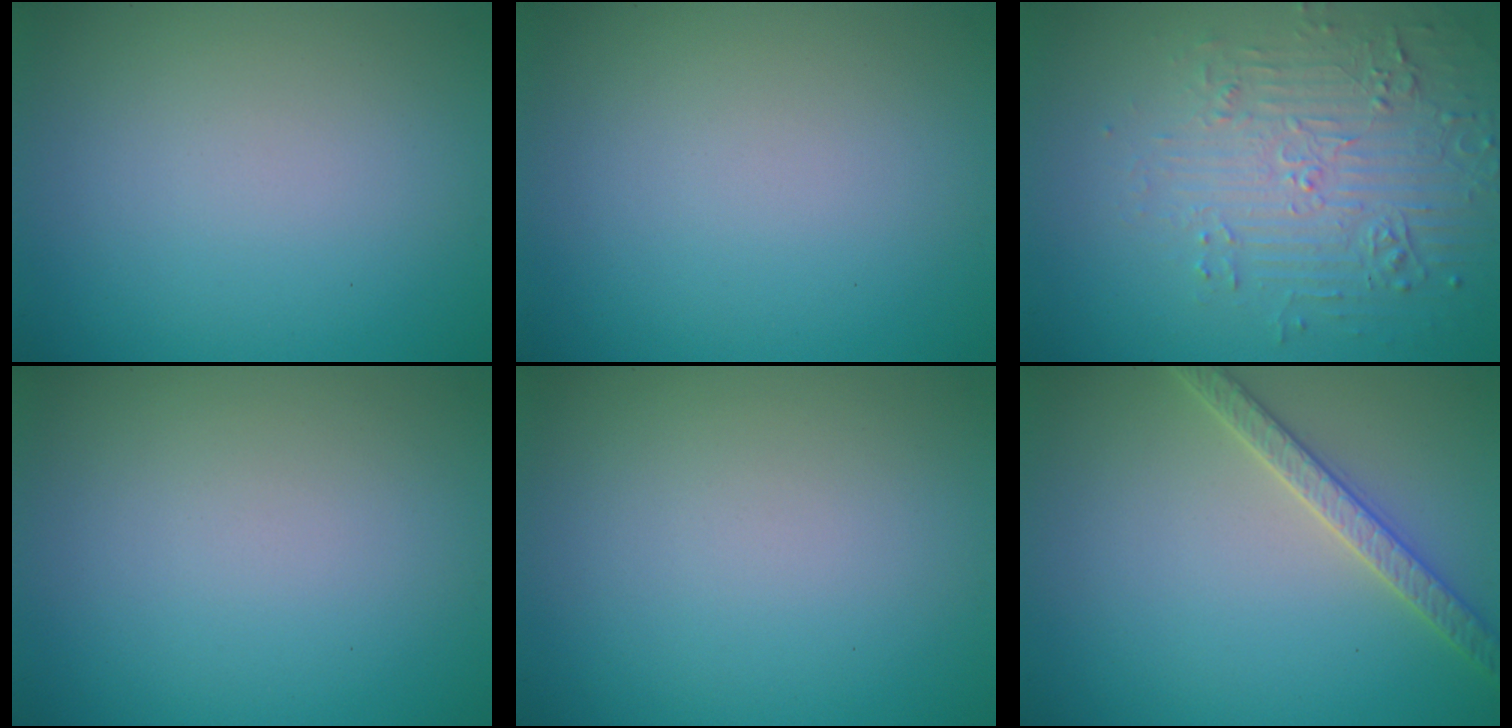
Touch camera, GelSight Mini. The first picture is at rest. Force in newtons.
{"total": 0.0}
{"total": 5.2, "press": 3.7, "slide": 3.6}
{"total": 0.0}
{"total": 0.0}
{"total": 2.8, "press": 2.8, "slide": 0.6}